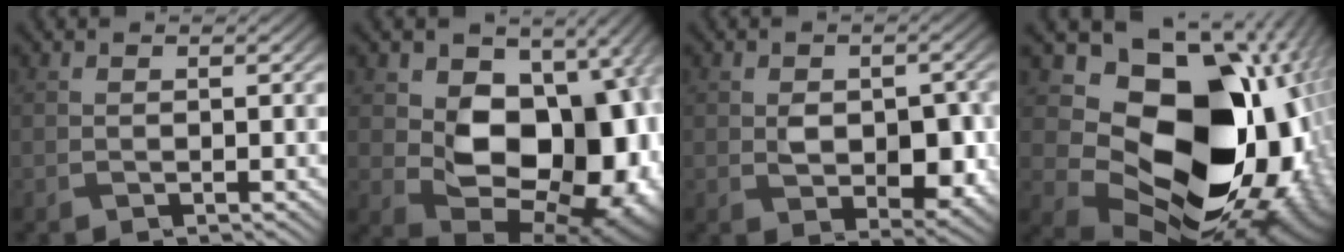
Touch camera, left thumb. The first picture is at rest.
{"total": 18.2, "force": [-0.1, 13.0, 12.8], "torque": [-0.132, -0.032, 0.019]}
{"total": 6.1, "force": [-0.9, 3.7, 4.8], "torque": [-0.076, -0.008, -0.009]}
{"total": 18.6, "force": [-0.6, 13.4, 12.9], "torque": [-0.195, -0.039, 0.022]}